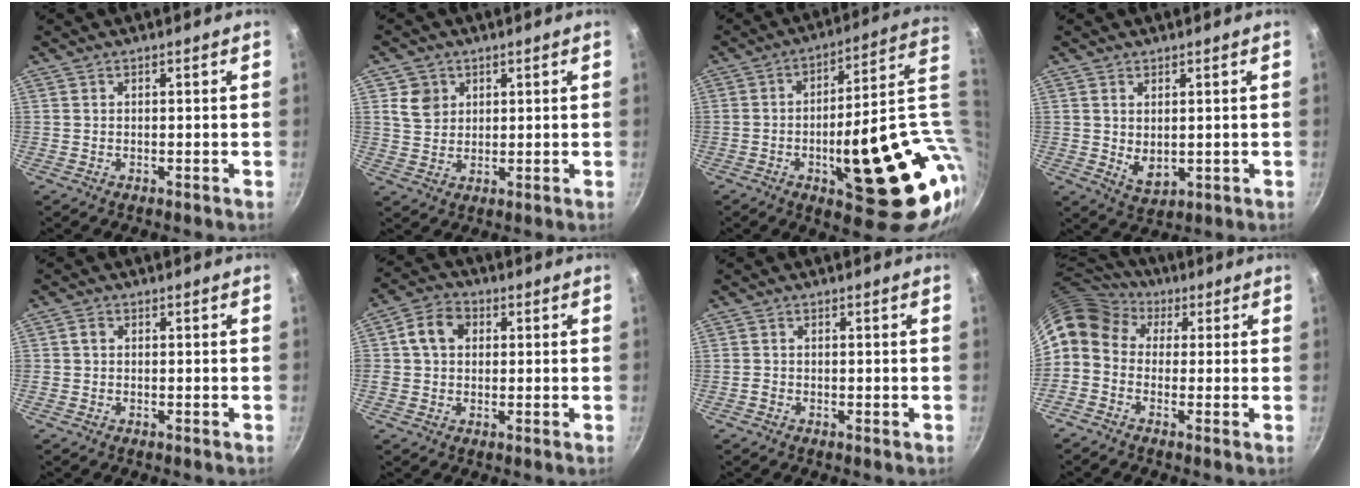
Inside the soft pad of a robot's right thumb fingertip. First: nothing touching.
{"total": 5.2, "force": [1.9, 4.4, 1.8], "torque": [-0.011, 0.000, 0.038]}
{"total": 26.9, "force": [-1.2, 9.2, 25.2], "torque": [-0.307, -0.003, -0.002]}
{"total": 4.5, "force": [0.7, 2.8, 3.4], "torque": [-0.055, -0.017, 0.022]}
{"total": 1.3, "force": [0.0, 1.1, 0.6], "torque": [-0.009, 0.007, -0.002]}
{"total": 6.7, "force": [1.3, 5.4, 3.7], "torque": [-0.048, 0.012, 0.008]}
{"total": 0.8, "force": [-0.4, 0.5, 0.5], "torque": [-0.014, 0.004, -0.012]}
{"total": 10.0, "force": [2.2, 8.1, 5.4], "torque": [-0.104, 0.027, 0.012]}